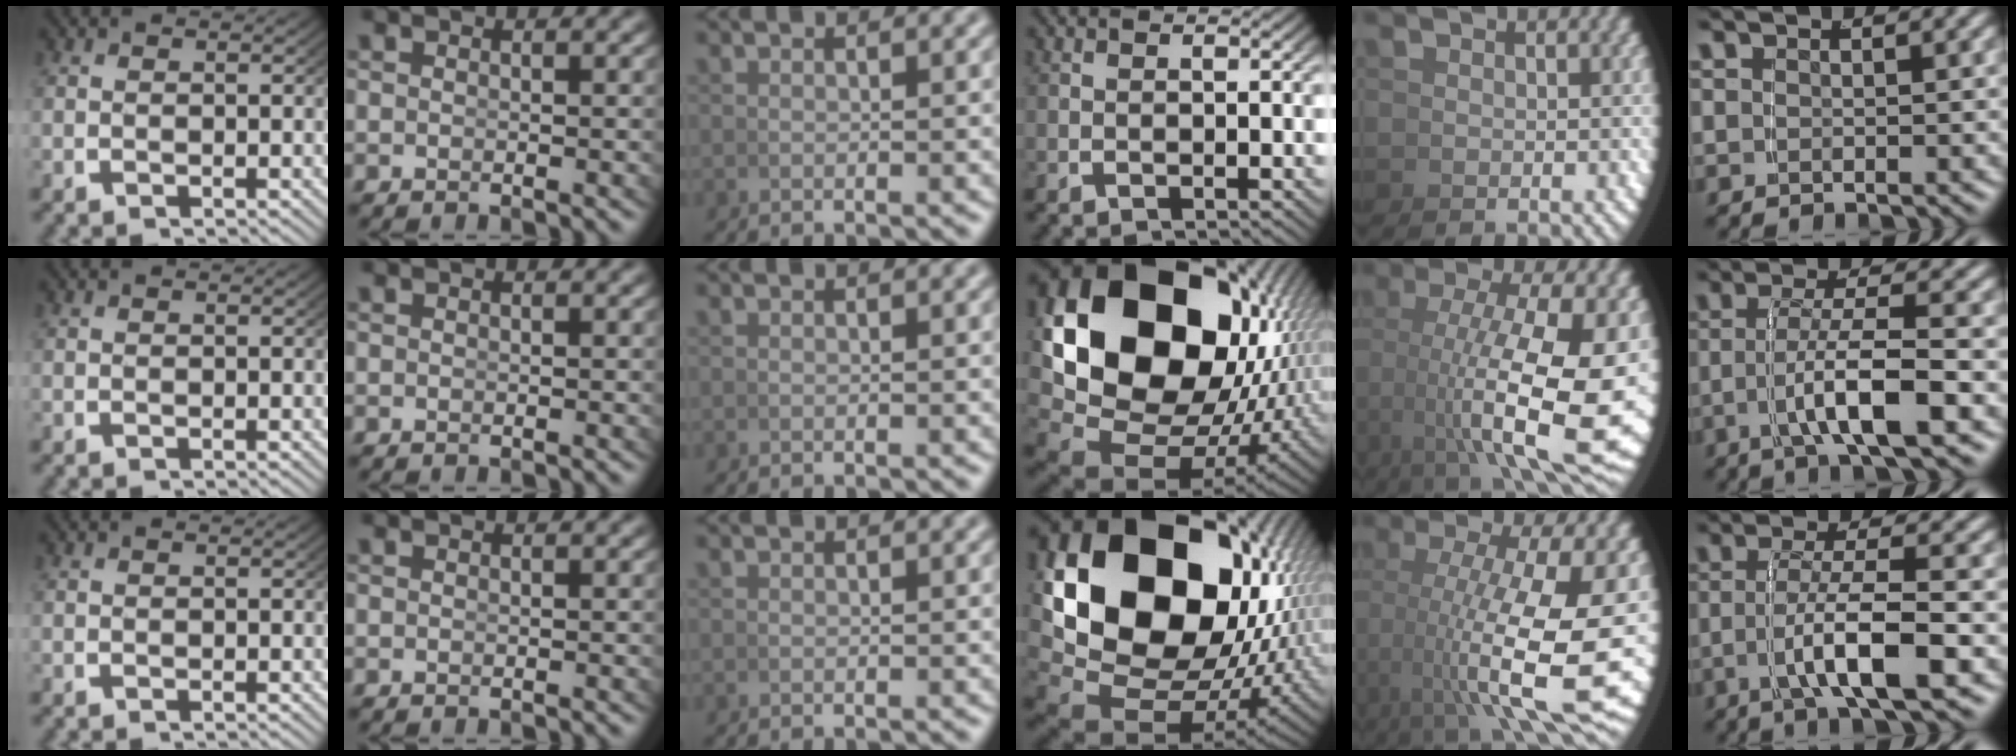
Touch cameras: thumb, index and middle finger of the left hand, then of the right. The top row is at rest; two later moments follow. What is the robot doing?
{"motion": "grasp_and_lifting", "object": "photo album"}